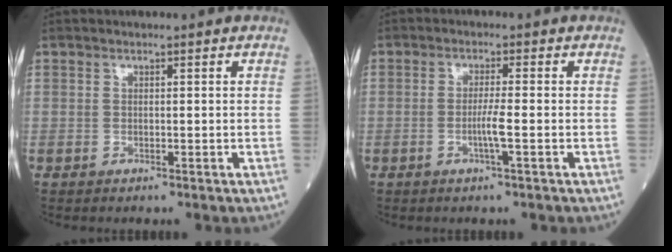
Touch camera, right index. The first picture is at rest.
{"total": 3.1, "force": [-0.9, -0.4, 2.9], "torque": [-0.057, -0.003, -0.021]}